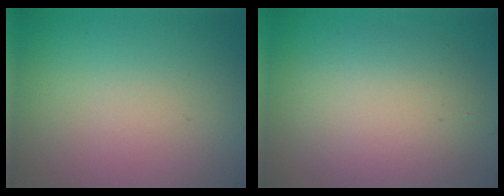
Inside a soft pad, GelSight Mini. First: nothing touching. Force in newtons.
{"total": 5.9, "press": 5.9, "slide": 0.4}